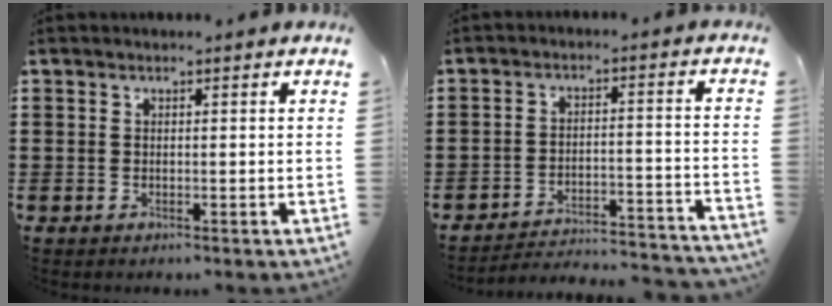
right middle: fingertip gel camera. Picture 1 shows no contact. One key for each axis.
{"total": 3.6, "fx": -3.5, "fy": 0.3, "fz": 1.1, "tx": -0.024, "ty": -0.002, "tz": -0.076}